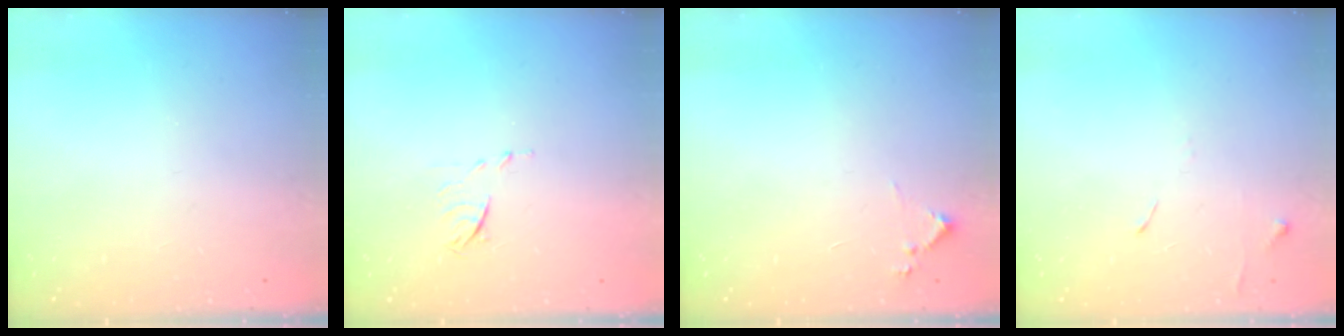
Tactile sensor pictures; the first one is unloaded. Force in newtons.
{"total": 5.5, "press": 5.5, "slide": 0.8}
{"total": 5.7, "press": 5.7, "slide": 0.6}
{"total": 5.4, "press": 5.4, "slide": 0.7}